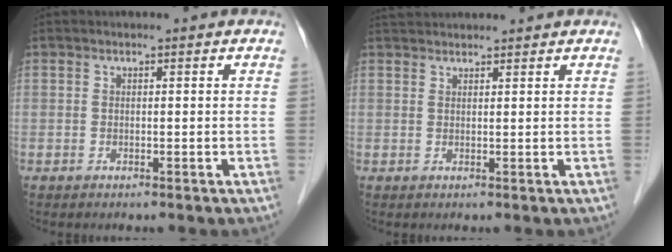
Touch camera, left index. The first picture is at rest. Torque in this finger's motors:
{"motor_torque": [-0.41, -0.58, 0.06, 0.03]}